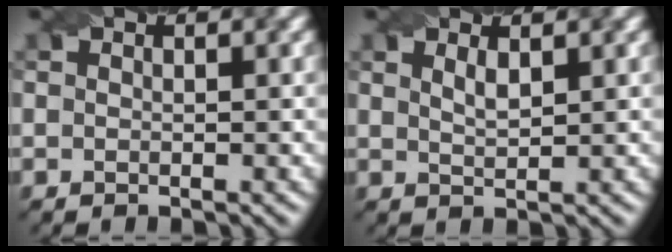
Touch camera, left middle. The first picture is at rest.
{"total": 1.4, "force": [0.9, 0.4, 1.0], "torque": [-0.020, 0.000, 0.019]}